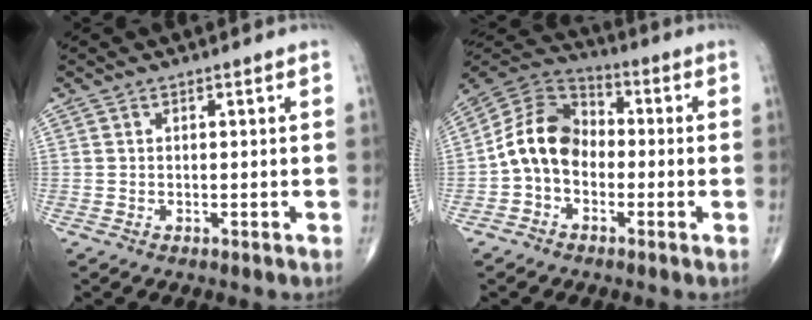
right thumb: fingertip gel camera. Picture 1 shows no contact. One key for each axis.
{"total": 11.4, "fx": -1.9, "fy": 8.5, "fz": 7.4, "tx": -0.122, "ty": 0.038, "tz": -0.052}